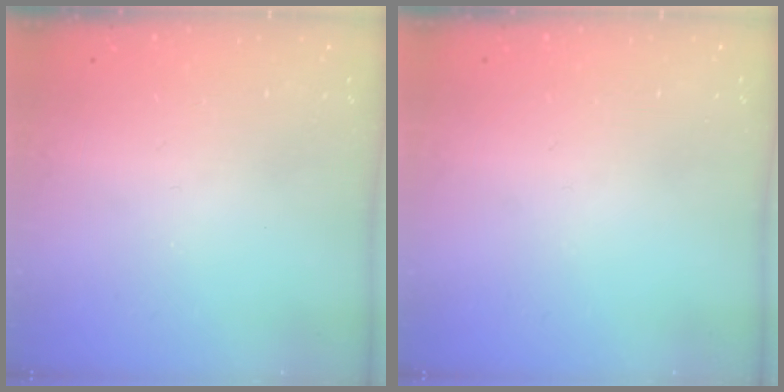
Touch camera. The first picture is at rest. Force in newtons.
{"total": 0.0}